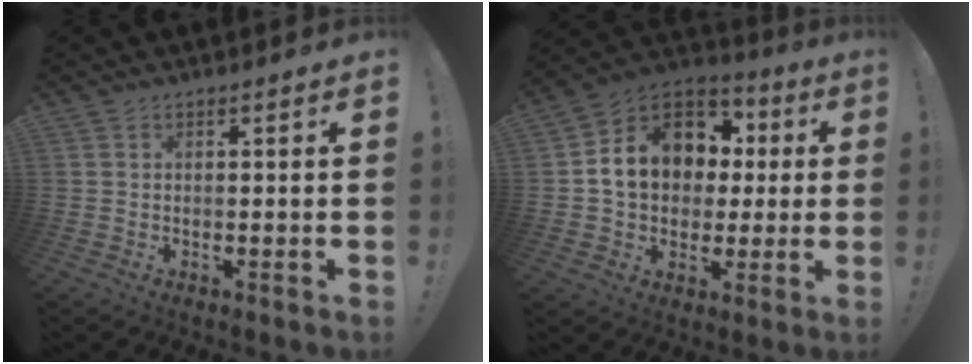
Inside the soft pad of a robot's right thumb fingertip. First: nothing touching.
{"total": 15.0, "force": [2.8, 12.3, 8.2], "torque": [-0.112, -0.003, 0.063]}